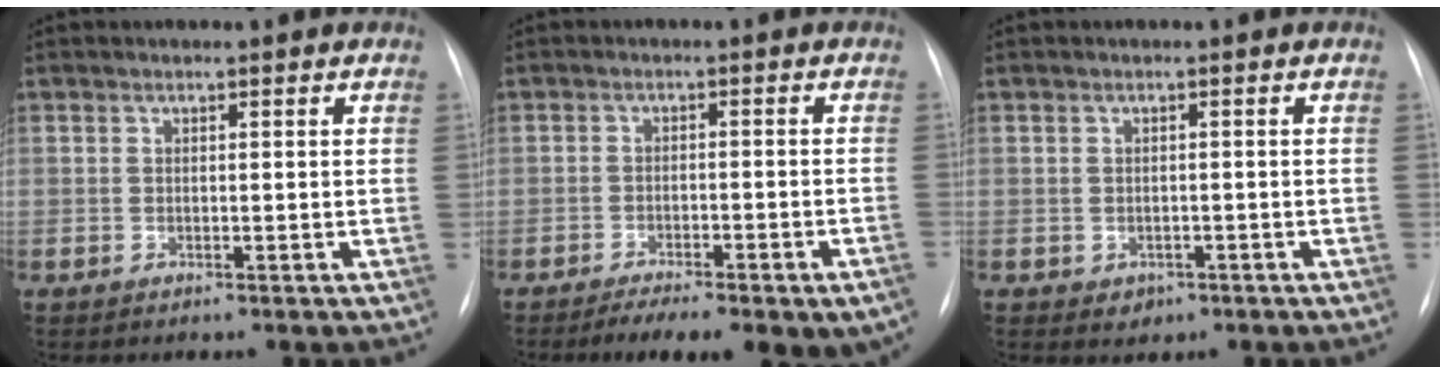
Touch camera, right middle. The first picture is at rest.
{"total": 12.7, "force": [-8.7, 3.2, 8.7], "torque": [-0.108, 0.001, -0.120]}
{"total": 1.8, "force": [-0.8, 1.5, 0.6], "torque": [-0.009, 0.001, -0.002]}